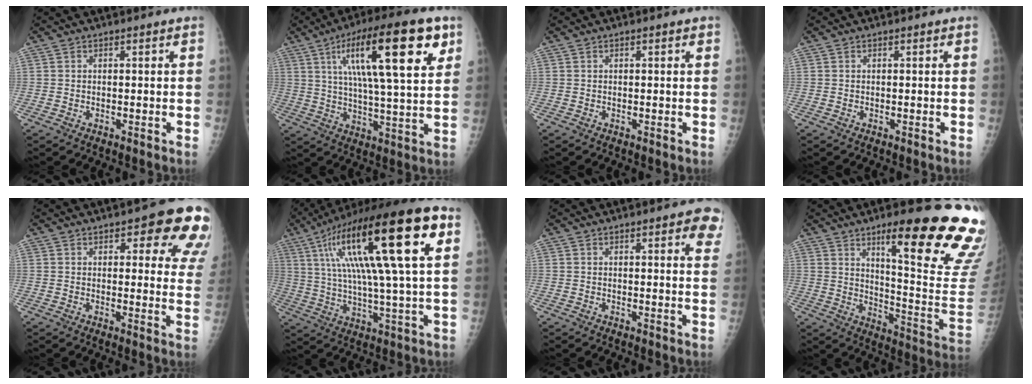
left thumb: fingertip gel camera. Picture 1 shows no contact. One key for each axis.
{"total": 22.7, "fx": 9.4, "fy": 5.7, "fz": 19.8, "tx": -0.302, "ty": -0.009, "tz": 0.145}
{"total": 1.0, "fx": 0.3, "fy": 0.4, "fz": 0.9, "tx": -0.011, "ty": 0.003, "tz": 0.003}
{"total": 0.0}
{"total": 13.8, "fx": 7.2, "fy": 5.3, "fz": 10.6, "tx": -0.076, "ty": -0.032, "tz": 0.073}
{"total": 27.9, "fx": 9.3, "fy": 5.5, "fz": 25.8, "tx": -0.450, "ty": 0.014, "tz": 0.142}
{"total": 6.7, "fx": 3.7, "fy": 1.9, "fz": 5.3, "tx": -0.042, "ty": -0.008, "tz": 0.038}
{"total": 26.4, "fx": 14.3, "fy": 4.9, "fz": 21.6, "tx": -0.225, "ty": -0.066, "tz": 0.212}